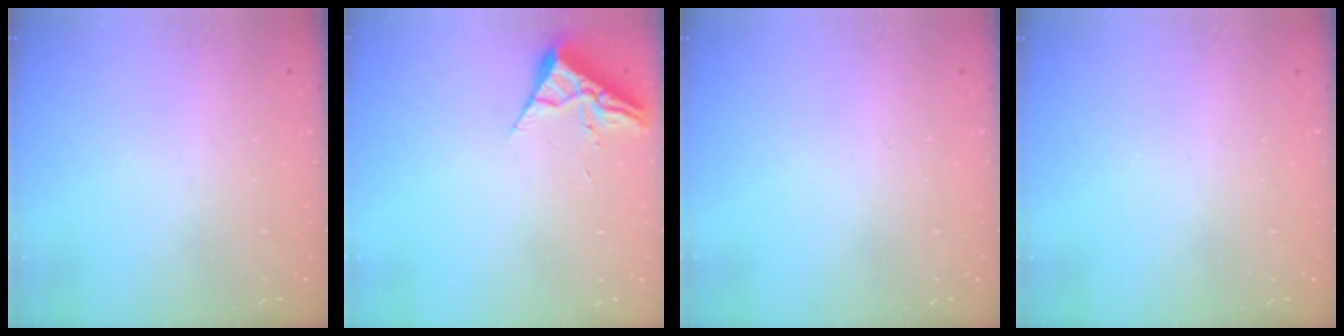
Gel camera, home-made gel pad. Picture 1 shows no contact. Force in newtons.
{"total": 3.7, "press": 3.6, "slide": 0.5}
{"total": 0.0}
{"total": 0.0}